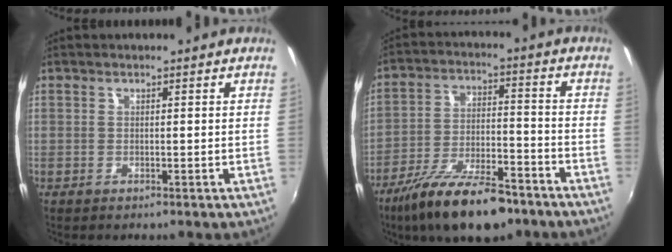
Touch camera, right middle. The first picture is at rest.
{"total": 16.8, "force": [-12.3, 5.1, 10.3], "torque": [-0.204, -0.028, -0.205]}